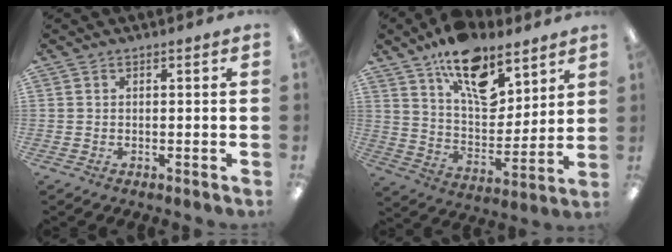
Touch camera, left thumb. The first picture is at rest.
{"total": 16.7, "force": [10.9, 8.6, 9.3], "torque": [-0.137, -0.061, 0.192]}